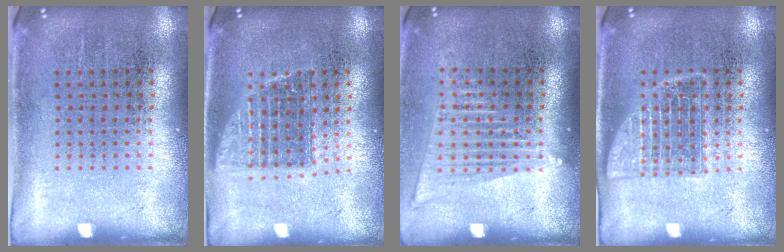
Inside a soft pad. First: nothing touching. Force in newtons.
{"total": 1.3, "press": 1.1, "slide": 0.7}
{"total": 1.6, "press": 1.4, "slide": 0.7}
{"total": 2.6, "press": 2.5, "slide": 0.4}